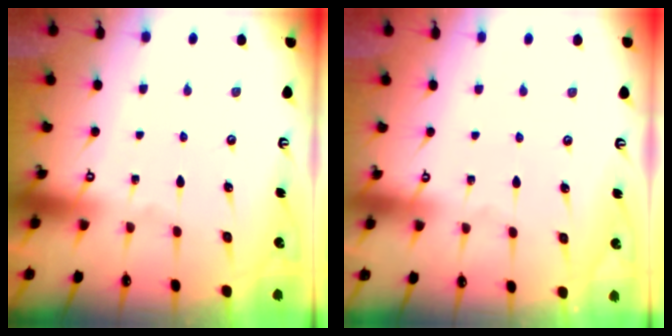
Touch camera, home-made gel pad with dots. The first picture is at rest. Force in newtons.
{"total": 0.0}